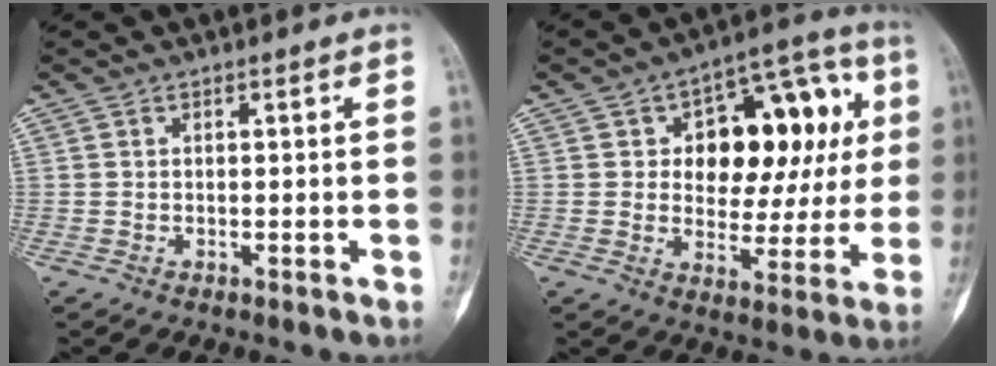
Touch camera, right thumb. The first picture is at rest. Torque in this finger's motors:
{"motor_torque": [0.09, 2.34, 0.72, 0.68, 0.05]}